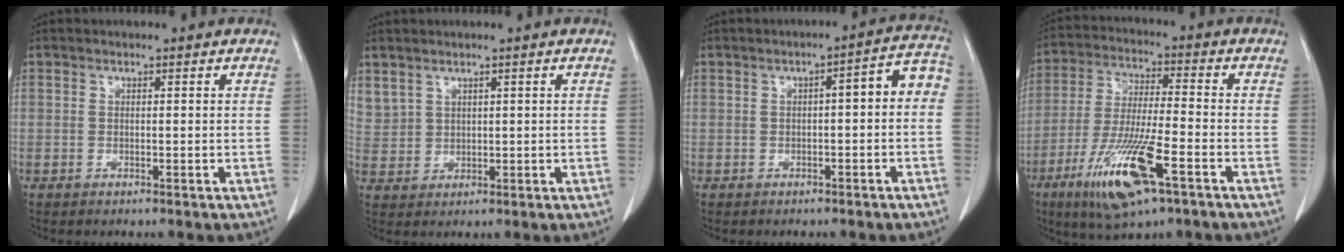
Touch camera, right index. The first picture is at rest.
{"total": 5.1, "force": [3.2, 3.6, 1.5], "torque": [-0.042, 0.010, 0.081]}
{"total": 5.3, "force": [-0.5, 1.4, 5.1], "torque": [-0.060, 0.032, -0.010]}
{"total": 14.6, "force": [-7.2, 2.2, 12.5], "torque": [-0.249, -0.029, -0.126]}